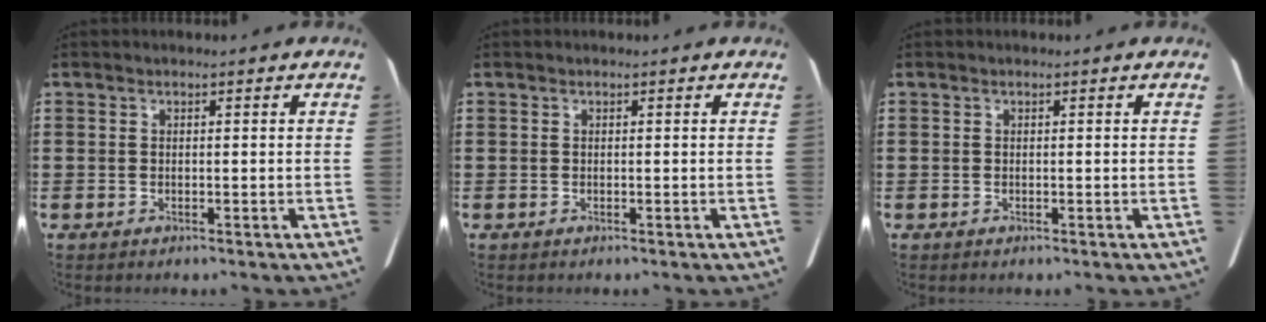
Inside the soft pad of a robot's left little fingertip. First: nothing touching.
{"total": 0.0}
{"total": 0.0}